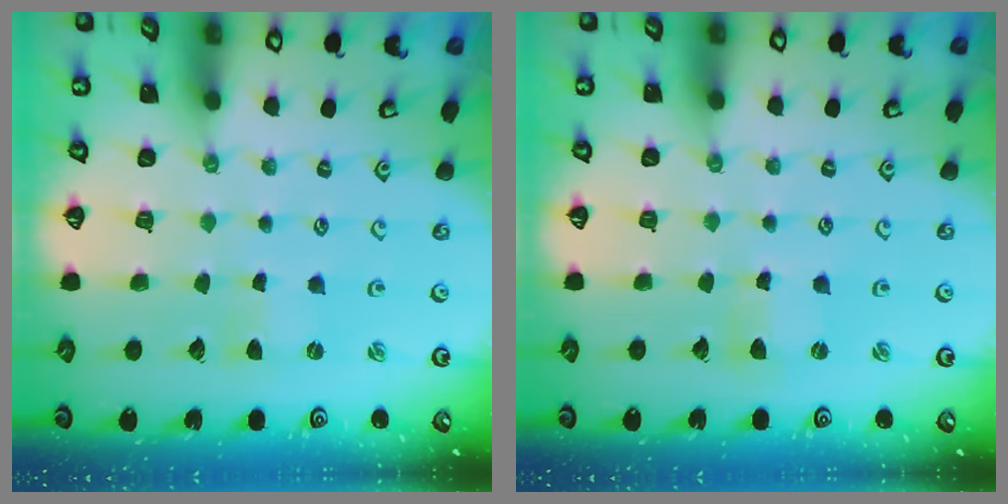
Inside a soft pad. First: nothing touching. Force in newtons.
{"total": 2.5, "press": 2.5, "slide": 0.2}